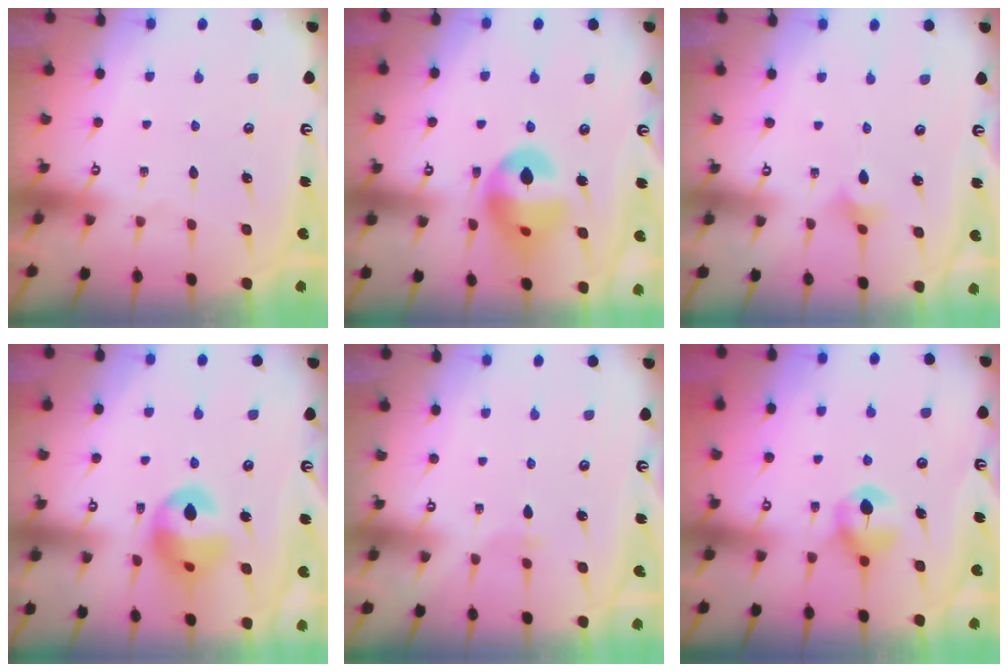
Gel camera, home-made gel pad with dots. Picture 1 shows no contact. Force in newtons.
{"total": 15.0, "press": 14.9, "slide": 1.9}
{"total": 2.0, "press": 2.0, "slide": 0.4}
{"total": 13.6, "press": 13.5, "slide": 1.7}
{"total": 1.4, "press": 1.4, "slide": 0.3}
{"total": 6.6, "press": 6.6, "slide": 0.5}